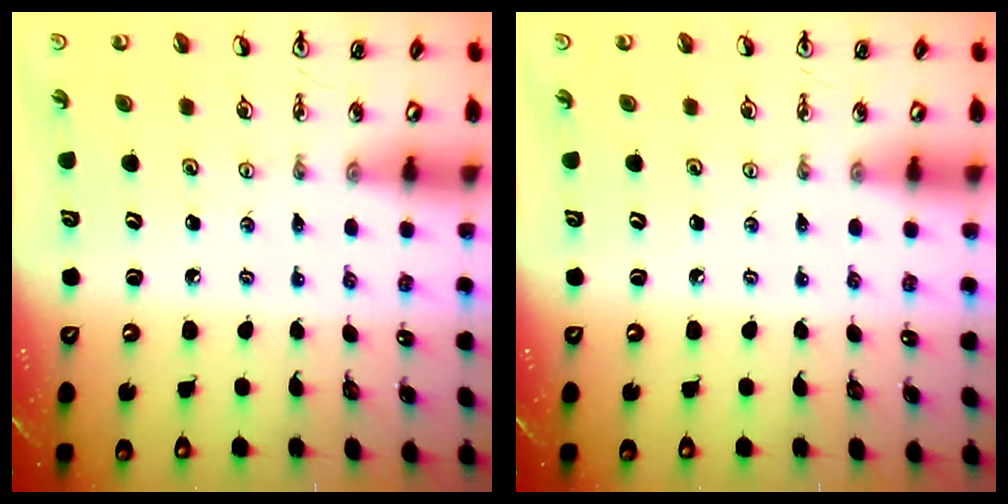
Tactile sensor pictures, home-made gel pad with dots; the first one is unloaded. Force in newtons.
{"total": 0.0}